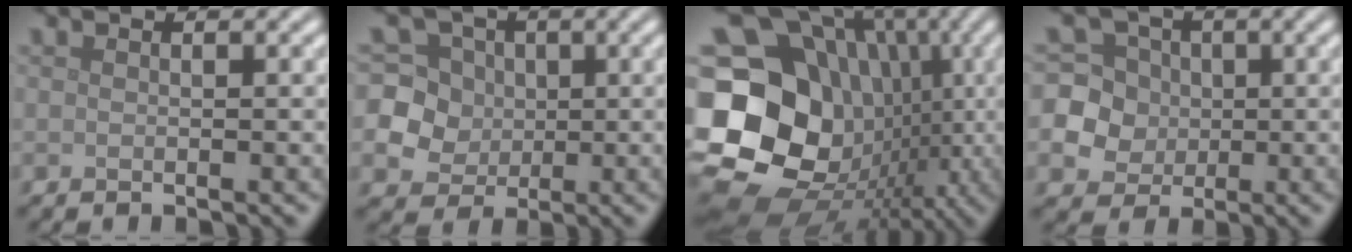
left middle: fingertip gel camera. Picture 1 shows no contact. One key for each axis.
{"total": 8.4, "fx": 0.7, "fy": 7.9, "fz": 2.8, "tx": -0.074, "ty": 0.034, "tz": 0.006}
{"total": 21.3, "fx": -1.6, "fy": 18.6, "fz": 10.4, "tx": -0.205, "ty": -0.018, "tz": -0.052}
{"total": 9.0, "fx": 0.0, "fy": 8.6, "fz": 2.7, "tx": -0.073, "ty": 0.023, "tz": -0.002}